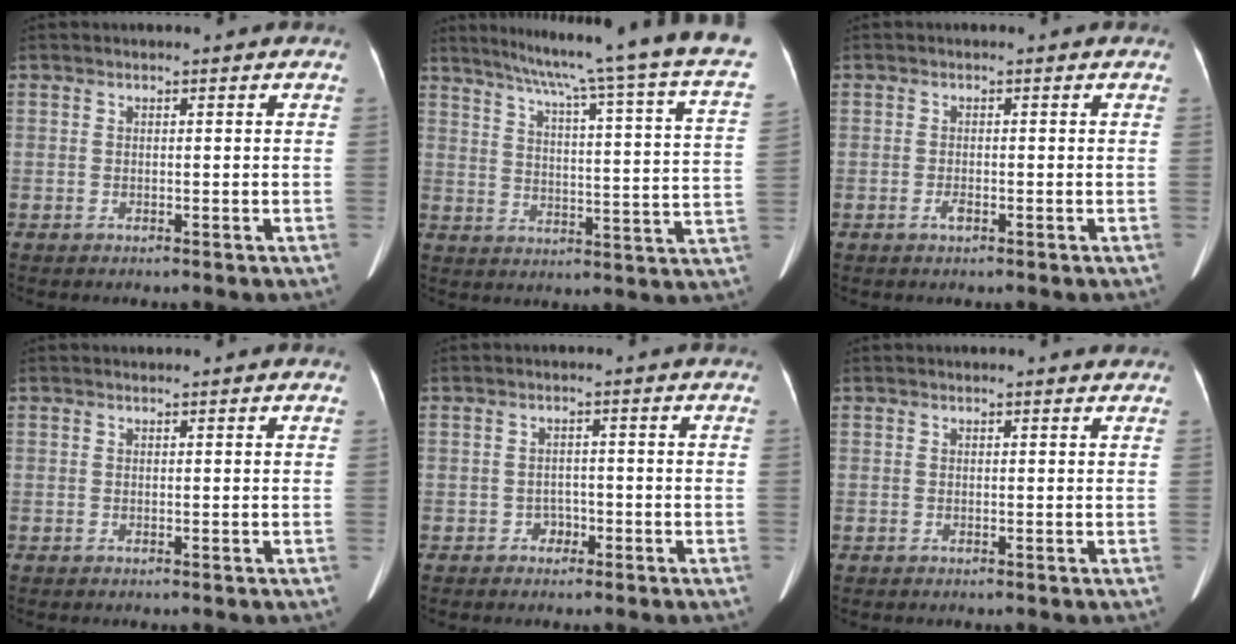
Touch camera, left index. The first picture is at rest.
{"total": 25.4, "force": [20.3, -0.9, 15.3], "torque": [-0.231, -0.047, 0.248]}
{"total": 1.0, "force": [-0.5, 0.3, 0.8], "torque": [-0.015, 0.000, -0.008]}
{"total": 0.7, "force": [0.7, 0.0, 0.1], "torque": [-0.006, 0.007, 0.012]}
{"total": 1.7, "force": [-1.0, 1.3, 0.5], "torque": [-0.004, 0.006, -0.015]}
{"total": 1.0, "force": [1.0, 0.1, 0.0], "torque": [-0.010, -0.005, 0.005]}